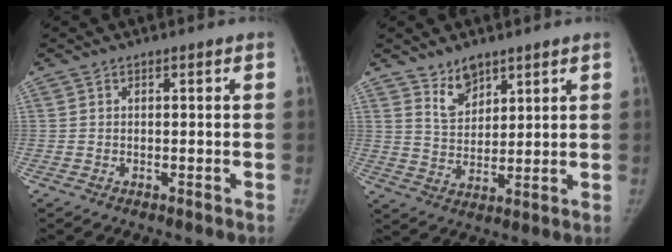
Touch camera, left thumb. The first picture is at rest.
{"total": 6.0, "force": [4.3, 3.3, 2.6], "torque": [-0.020, -0.038, 0.086]}